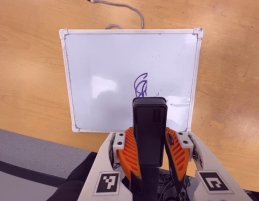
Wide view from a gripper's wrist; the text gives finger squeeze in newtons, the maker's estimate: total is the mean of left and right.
{"total": 9.4, "left": 7.6, "right": 11.2}